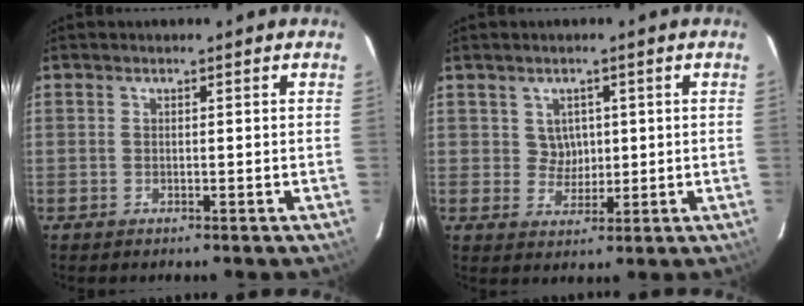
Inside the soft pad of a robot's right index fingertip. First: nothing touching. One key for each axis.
{"total": 3.5, "fx": 0.9, "fy": 3.3, "fz": 0.7, "tx": -0.008, "ty": 0.008, "tz": 0.017}